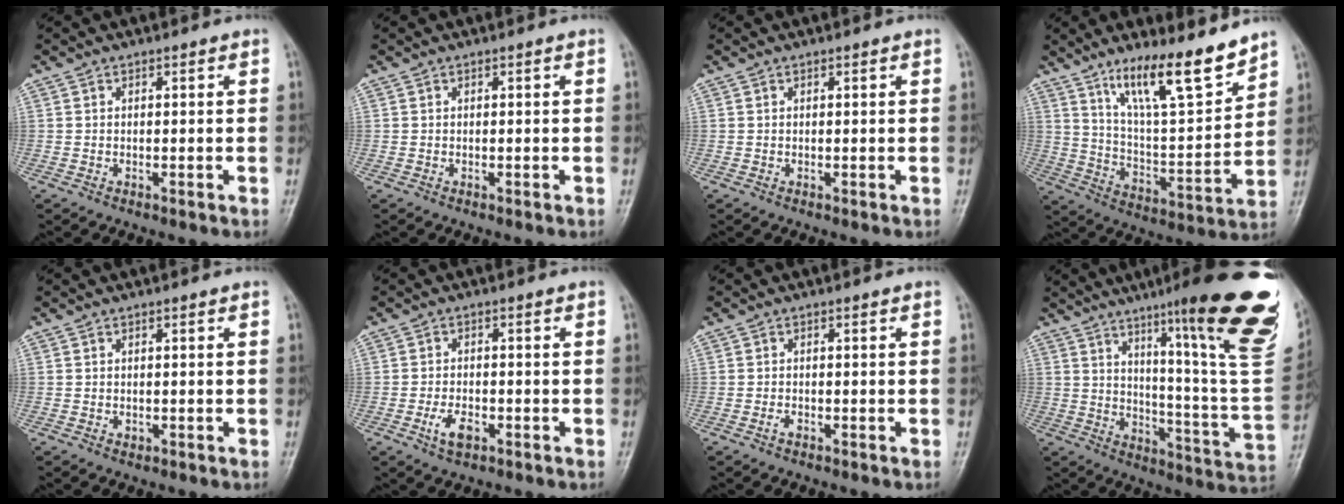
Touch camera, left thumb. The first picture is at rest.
{"total": 0.0}
{"total": 0.0}
{"total": 15.9, "force": [11.6, 3.4, 10.5], "torque": [-0.150, -0.076, 0.206]}
{"total": 0.5, "force": [-0.1, 0.5, 0.3], "torque": [-0.001, 0.000, -0.001]}
{"total": 4.0, "force": [-1.7, 2.2, 2.9], "torque": [-0.054, 0.006, -0.029]}
{"total": 0.9, "force": [-0.5, 0.5, 0.6], "torque": [-0.009, 0.001, -0.010]}
{"total": 27.8, "force": [15.4, 3.1, 23.0], "torque": [-0.261, -0.073, 0.222]}